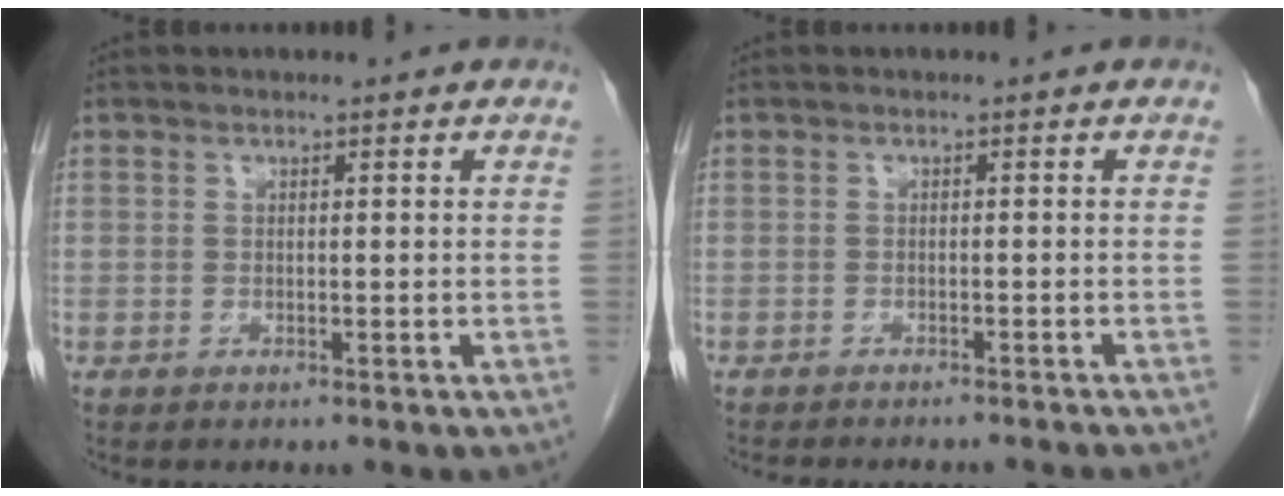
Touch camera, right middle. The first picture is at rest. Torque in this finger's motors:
{"motor_torque": [1.07, -1.07, 0.06, 0.03]}